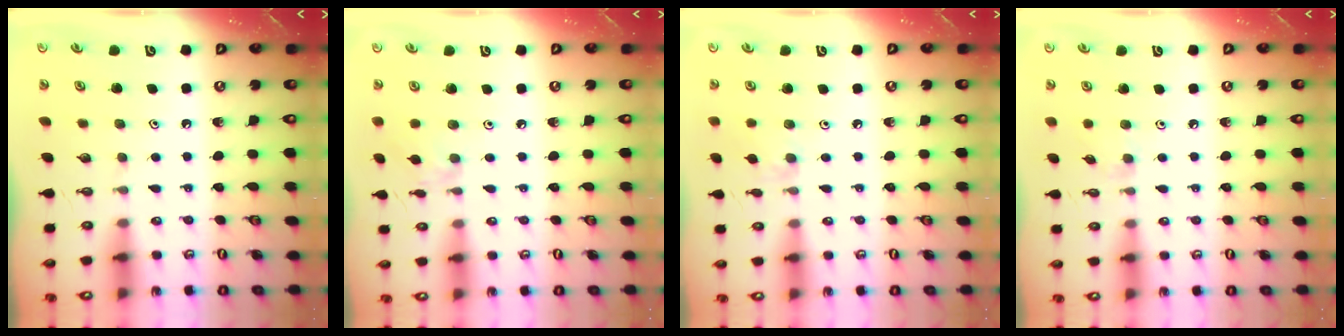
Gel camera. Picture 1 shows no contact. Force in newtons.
{"total": 2.1, "press": 2.1, "slide": 0.4}
{"total": 4.2, "press": 4.1, "slide": 0.7}
{"total": 3.6, "press": 3.6, "slide": 0.5}